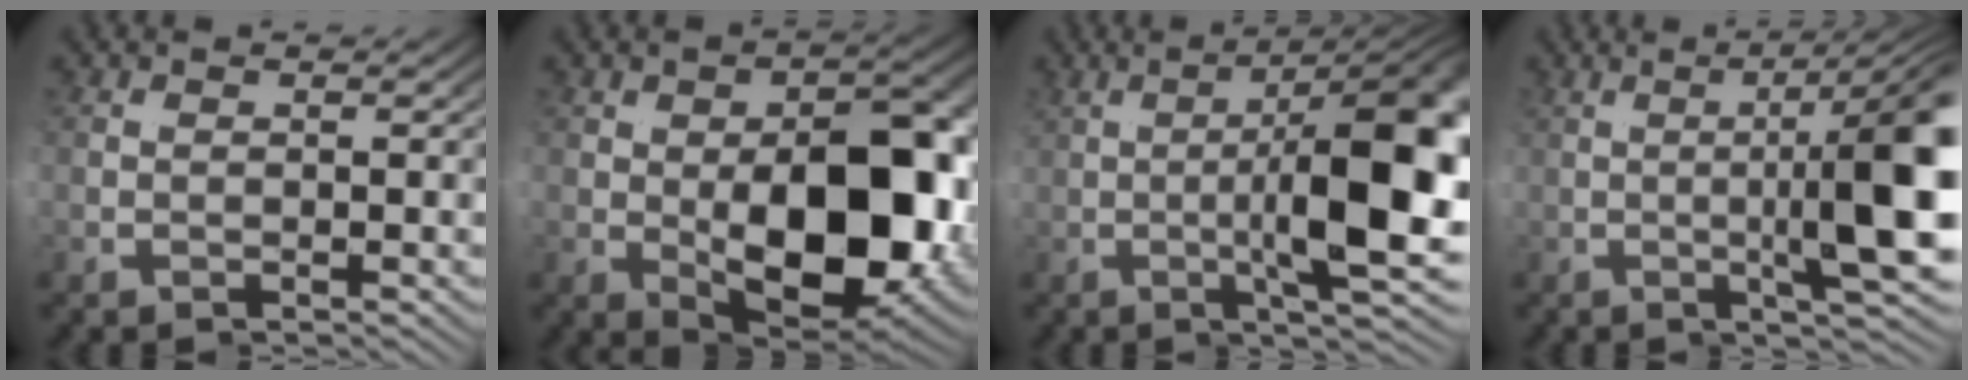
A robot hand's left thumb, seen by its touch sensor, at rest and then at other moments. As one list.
[{"total": 15.8, "force": [-1.5, 8.0, 13.5], "torque": [-0.210, -0.046, 0.002]}, {"total": 10.7, "force": [-0.5, -0.5, 10.7], "torque": [-0.131, 0.039, -0.031]}, {"total": 9.2, "force": [-0.4, -1.9, 9.0], "torque": [-0.100, 0.049, -0.034]}]